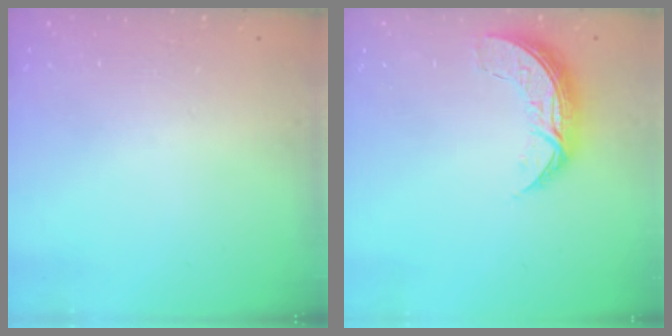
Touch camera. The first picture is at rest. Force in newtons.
{"total": 7.8, "press": 7.8, "slide": 0.7}